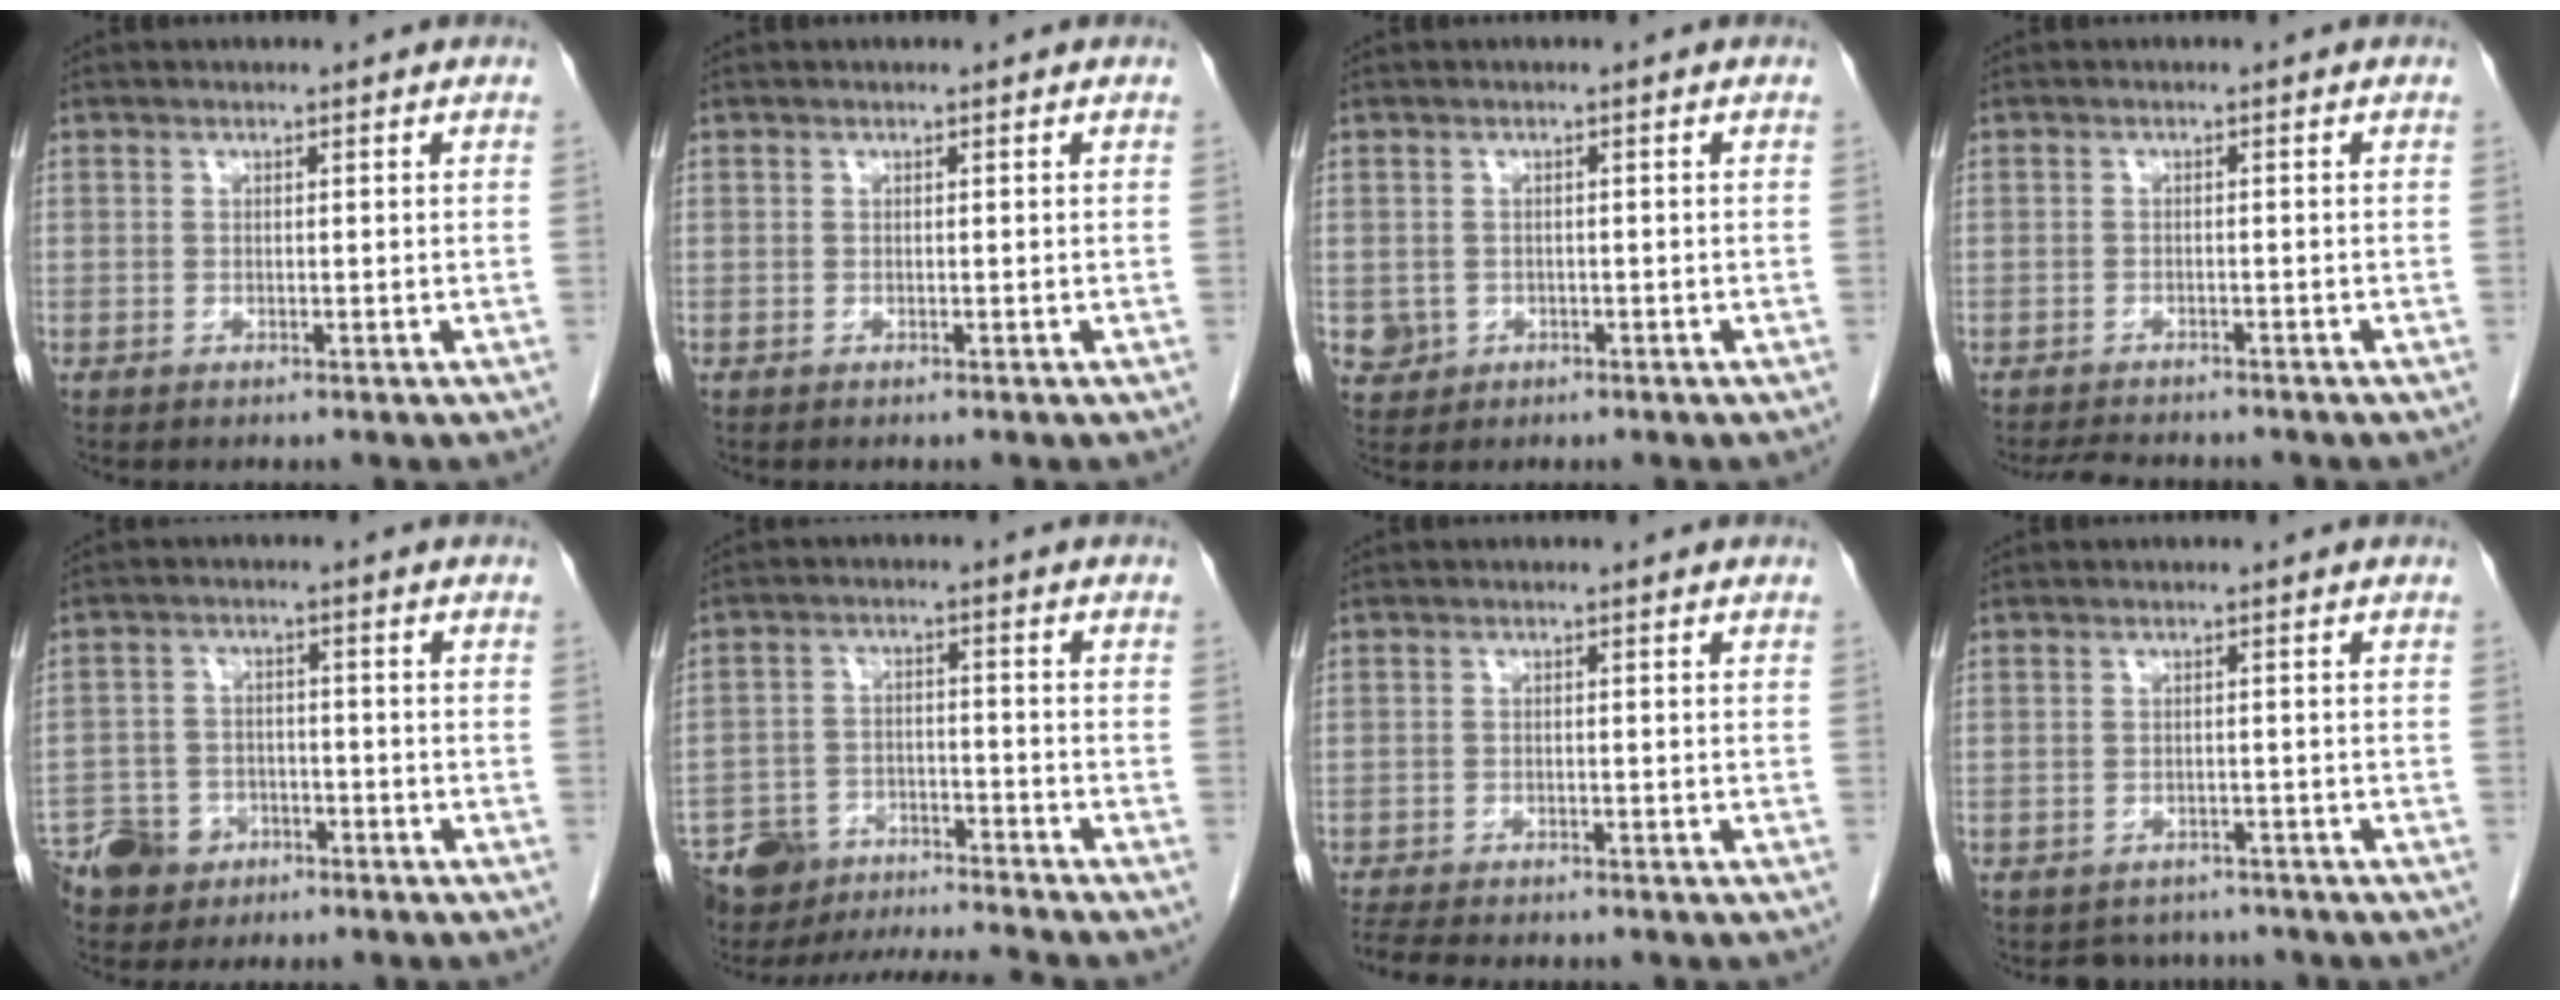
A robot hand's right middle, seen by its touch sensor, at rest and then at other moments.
{"total": 0.0}
{"total": 2.4, "force": [-0.6, 2.3, 0.3], "torque": [-0.001, 0.005, -0.003]}
{"total": 5.2, "force": [-4.8, 1.1, 1.7], "torque": [-0.024, -0.010, -0.073]}
{"total": 6.6, "force": [-4.6, 4.6, 1.4], "torque": [-0.030, 0.007, -0.081]}
{"total": 12.9, "force": [-12.6, 0.5, 3.0], "torque": [-0.051, 0.015, -0.202]}
{"total": 9.2, "force": [-7.9, 2.4, 3.9], "torque": [-0.068, -0.006, -0.115]}
{"total": 4.9, "force": [-4.4, 2.2, -0.1], "torque": [0.005, 0.009, -0.055]}